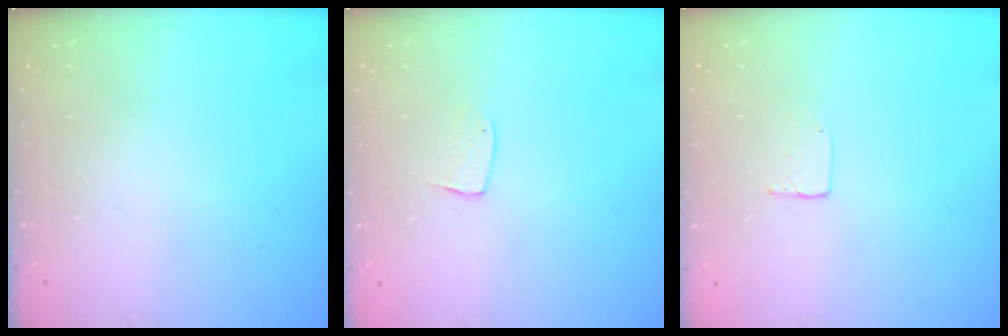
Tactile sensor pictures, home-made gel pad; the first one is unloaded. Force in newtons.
{"total": 5.2, "press": 5.2, "slide": 0.3}
{"total": 3.5, "press": 3.5, "slide": 0.2}